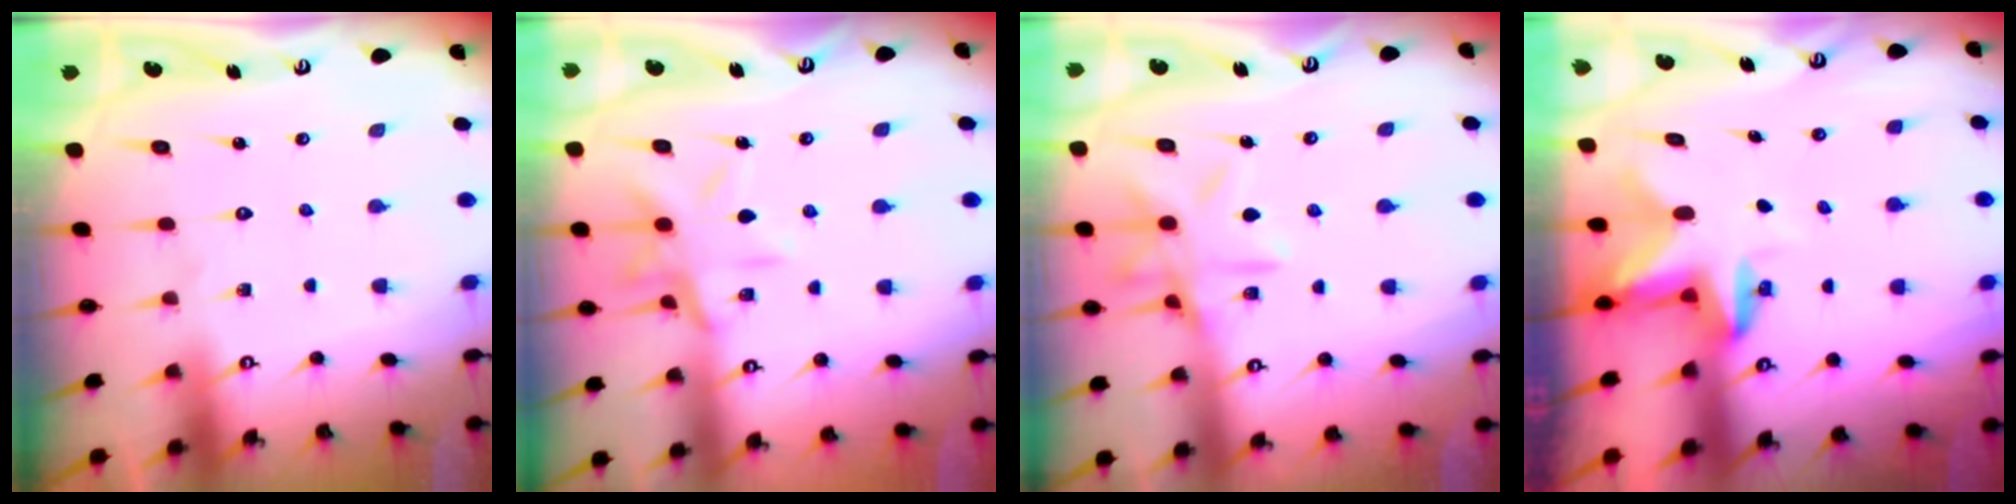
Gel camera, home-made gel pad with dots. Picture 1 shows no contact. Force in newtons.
{"total": 11.0, "press": 11.0, "slide": 0.8}
{"total": 12.2, "press": 12.2, "slide": 0.8}
{"total": 2.5, "press": 2.5, "slide": 0.5}